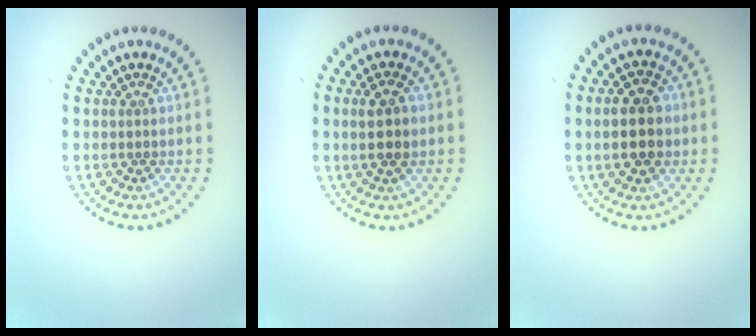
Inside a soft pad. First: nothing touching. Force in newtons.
{"total": 2.8, "press": 2.7, "slide": 0.8}
{"total": 4.9, "press": 4.9, "slide": 0.3}